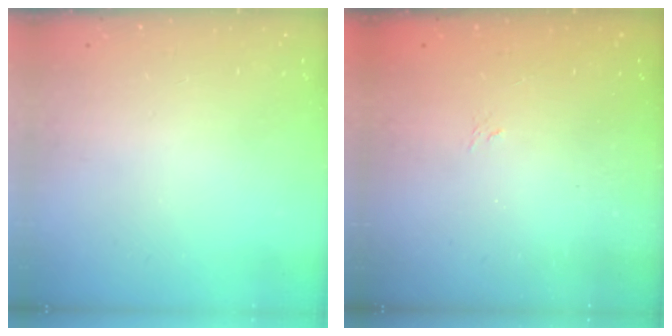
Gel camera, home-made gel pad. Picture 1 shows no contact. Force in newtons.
{"total": 1.1, "press": 0.4, "slide": 1.1}